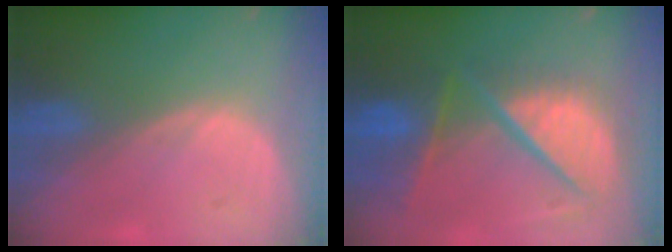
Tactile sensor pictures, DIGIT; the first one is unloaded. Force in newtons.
{"total": 11.7, "press": 10.0, "slide": 6.1}